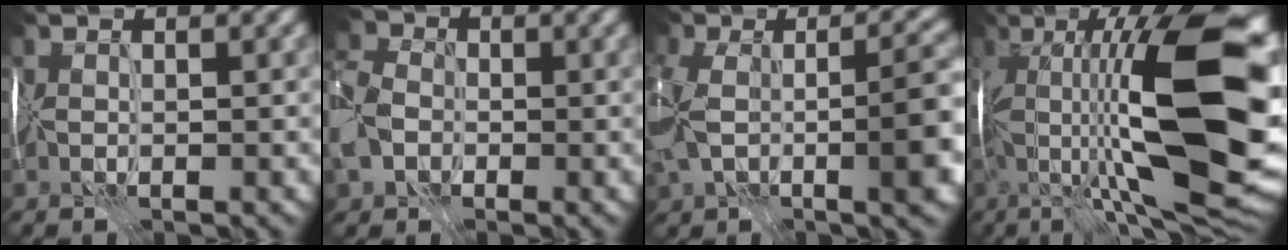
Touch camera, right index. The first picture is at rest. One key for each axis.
{"total": 7.3, "fx": -2.7, "fy": 5.5, "fz": 4.0, "tx": -0.112, "ty": -0.010, "tz": -0.068}
{"total": 11.0, "fx": -1.9, "fy": 5.4, "fz": 9.4, "tx": -0.201, "ty": -0.015, "tz": -0.025}
{"total": 18.4, "fx": -0.8, "fy": 5.3, "fz": 17.6, "tx": -0.284, "ty": 0.021, "tz": -0.013}